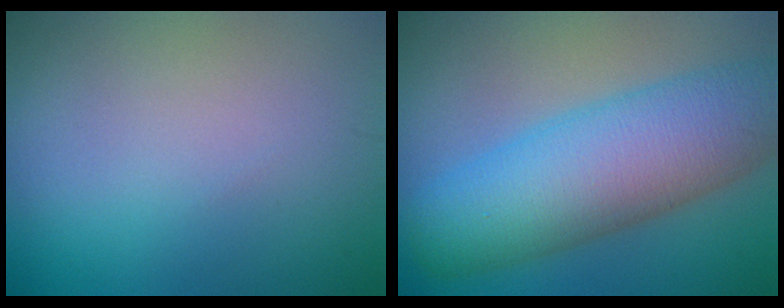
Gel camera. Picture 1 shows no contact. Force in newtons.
{"total": 9.9, "press": 9.9, "slide": 0.4}